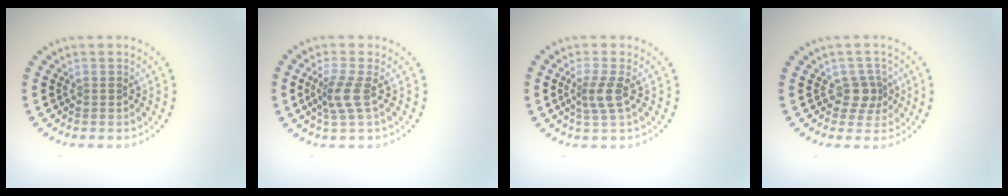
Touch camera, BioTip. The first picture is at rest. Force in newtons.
{"total": 2.5, "press": 1.9, "slide": 1.6}
{"total": 2.1, "press": 1.6, "slide": 1.4}
{"total": 2.2, "press": 1.6, "slide": 1.4}